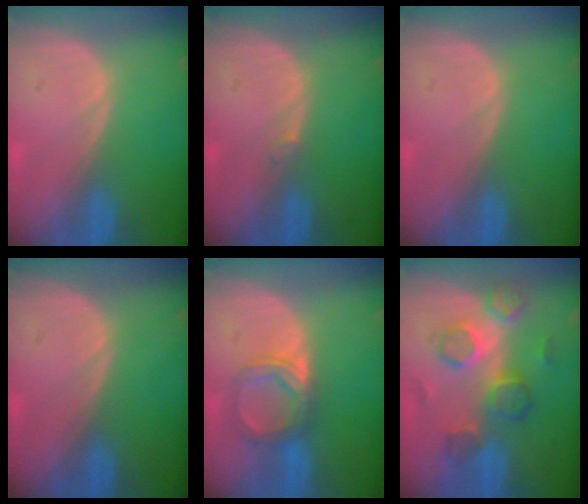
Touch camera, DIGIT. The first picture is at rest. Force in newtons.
{"total": 0.6, "press": 0.5, "slide": 0.3}
{"total": 0.0}
{"total": 0.0}
{"total": 5.3, "press": 4.9, "slide": 1.9}
{"total": 8.0, "press": 7.8, "slide": 1.7}